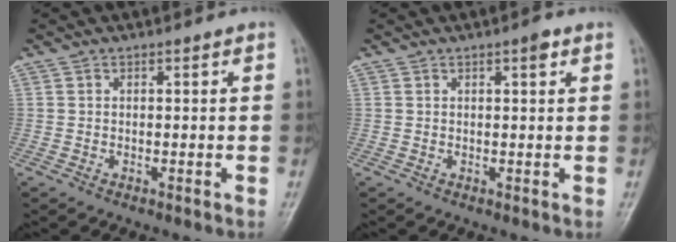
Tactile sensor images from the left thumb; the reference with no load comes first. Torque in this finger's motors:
{"motor_torque": [0.25, 0.10, 0.07, -0.21, 0.00]}